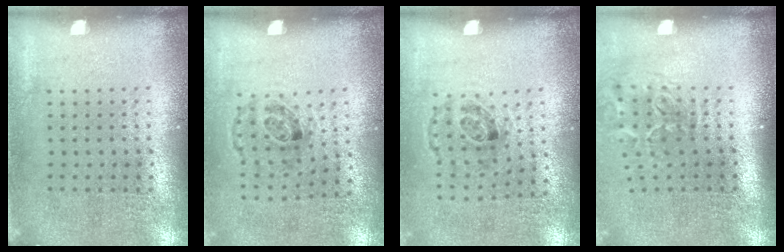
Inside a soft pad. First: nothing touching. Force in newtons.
{"total": 1.0, "press": 0.7, "slide": 0.7}
{"total": 1.0, "press": 0.7, "slide": 0.7}
{"total": 2.1, "press": 1.3, "slide": 1.6}